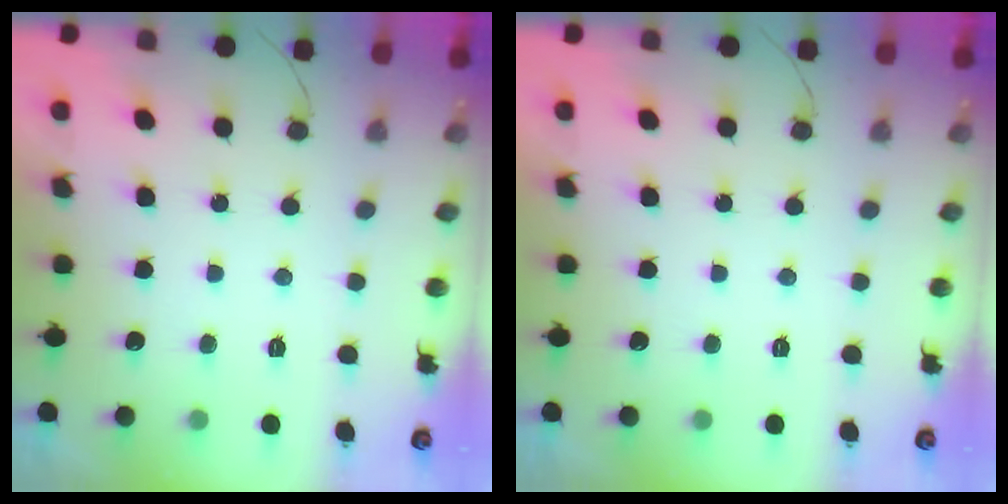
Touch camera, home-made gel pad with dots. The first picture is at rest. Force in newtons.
{"total": 0.0}